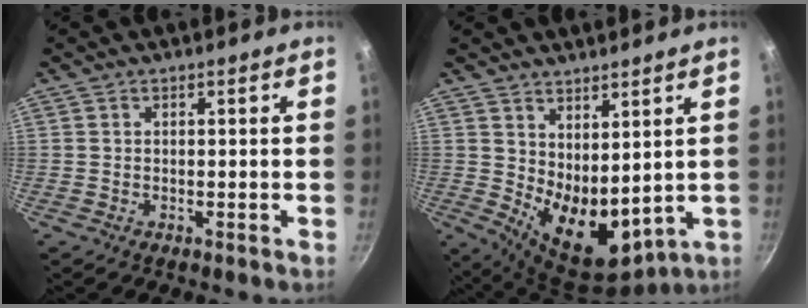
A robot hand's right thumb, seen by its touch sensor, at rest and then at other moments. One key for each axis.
{"total": 11.7, "fx": 3.6, "fy": 6.4, "fz": 9.1, "tx": -0.116, "ty": -0.048, "tz": 0.083}